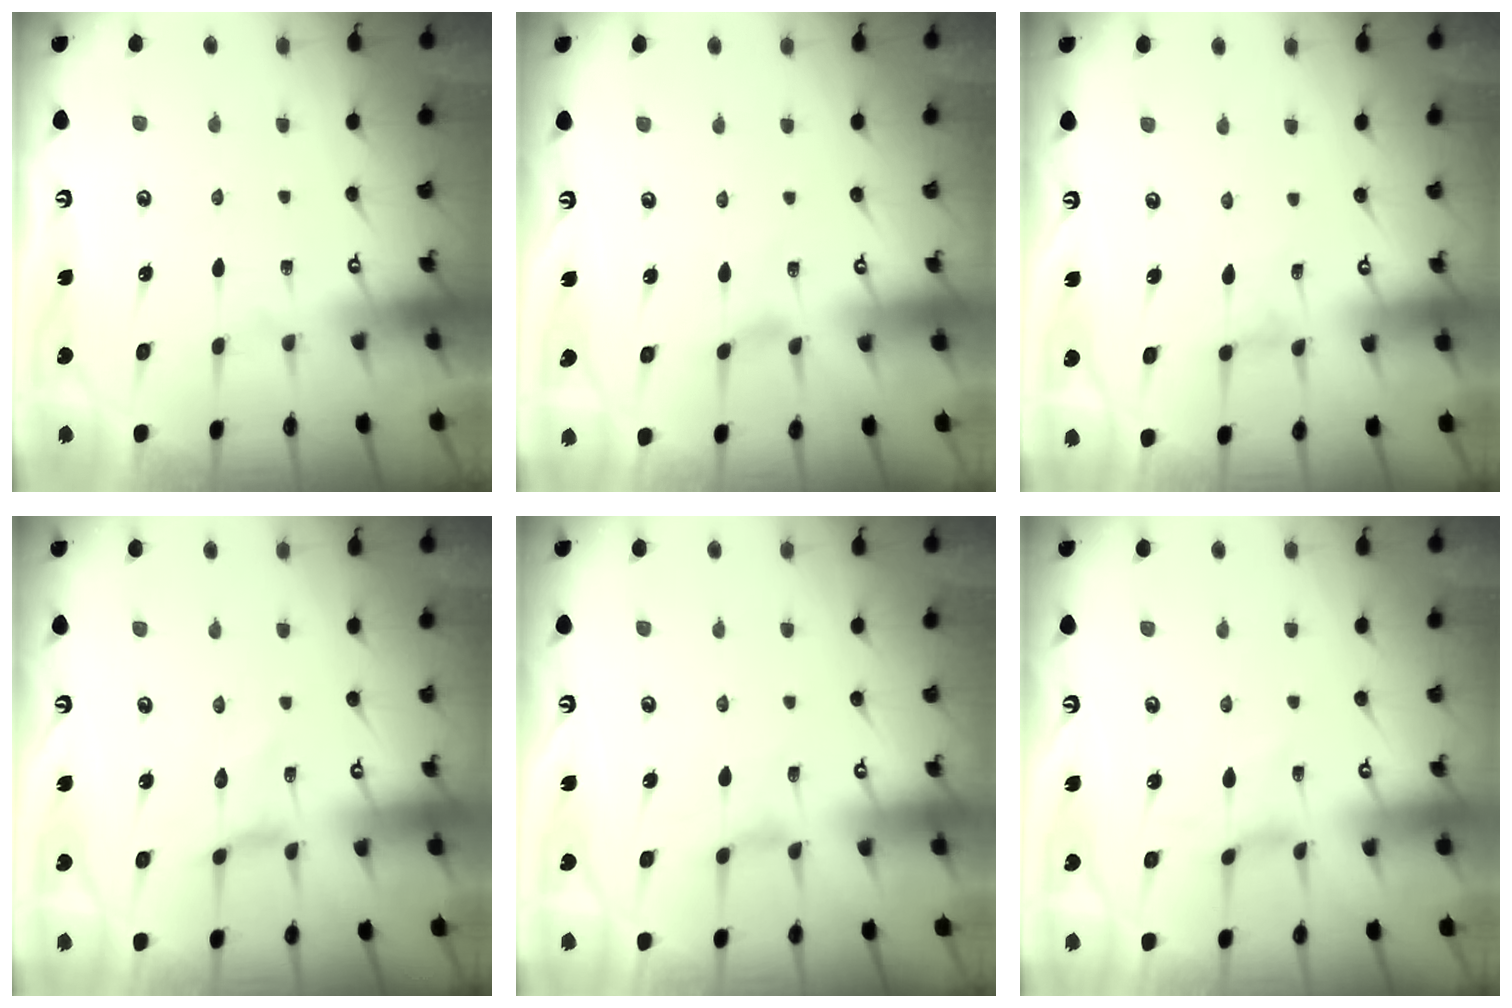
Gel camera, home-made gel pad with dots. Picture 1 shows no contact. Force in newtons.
{"total": 0.0}
{"total": 0.0}
{"total": 0.0}
{"total": 3.1, "press": 3.0, "slide": 0.3}
{"total": 1.5, "press": 1.5, "slide": 0.3}